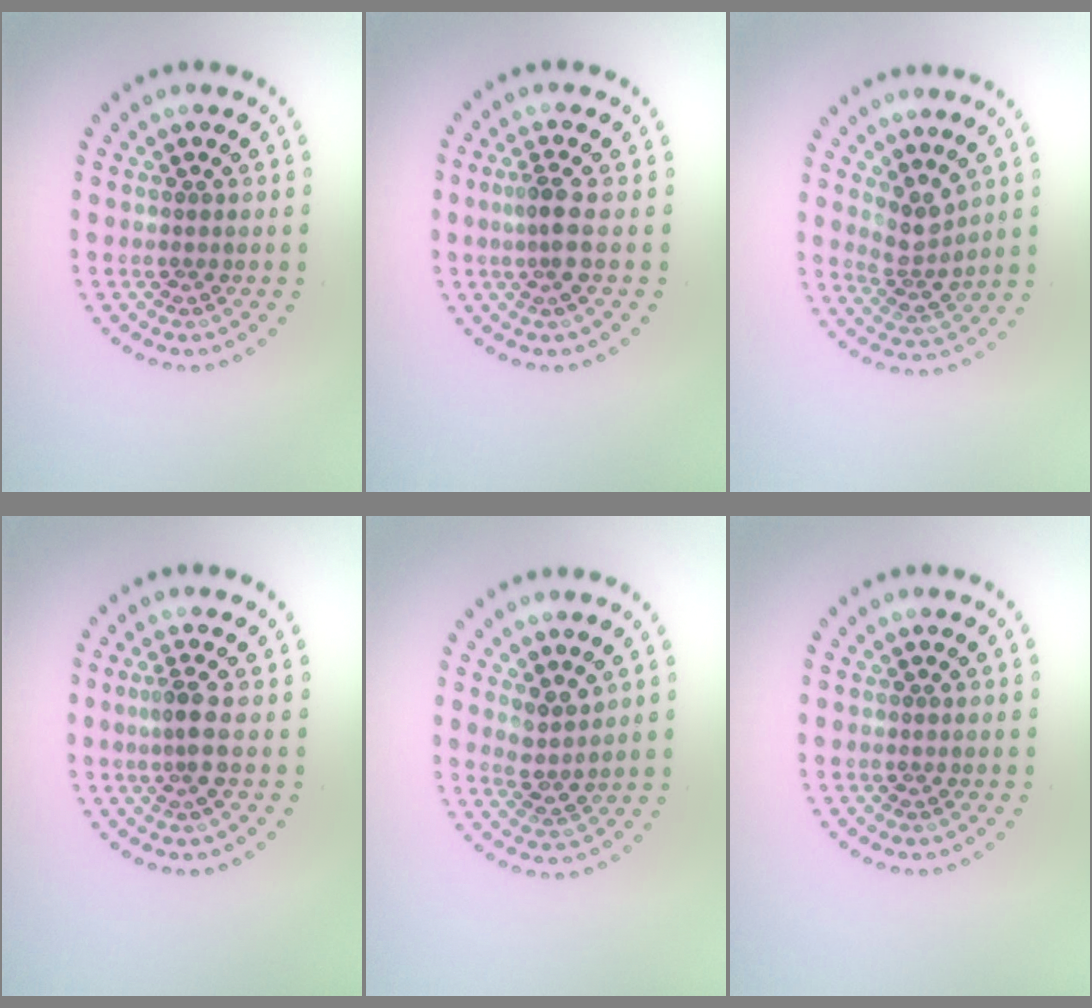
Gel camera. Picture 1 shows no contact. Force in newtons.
{"total": 2.2, "press": 1.8, "slide": 1.4}
{"total": 2.8, "press": 2.1, "slide": 1.8}
{"total": 2.2, "press": 1.8, "slide": 1.4}
{"total": 2.3, "press": 1.9, "slide": 1.3}
{"total": 0.0}